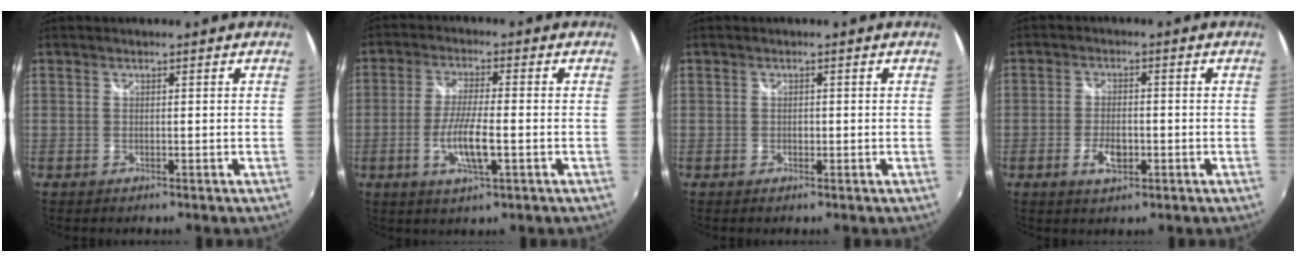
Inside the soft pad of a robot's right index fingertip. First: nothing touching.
{"total": 7.8, "force": [-2.3, 1.3, 7.4], "torque": [-0.146, -0.007, -0.042]}
{"total": 0.6, "force": [-0.2, 0.5, 0.4], "torque": [-0.004, 0.002, -0.003]}
{"total": 4.7, "force": [-1.7, 2.4, 3.6], "torque": [-0.075, -0.001, -0.029]}